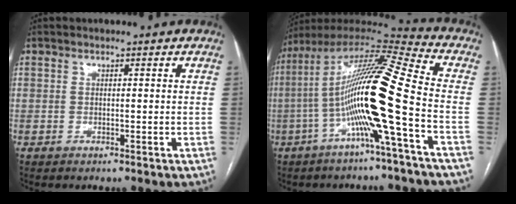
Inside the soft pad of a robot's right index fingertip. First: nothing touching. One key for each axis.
{"total": 18.4, "fx": -4.3, "fy": -0.6, "fz": 17.9, "tx": -0.329, "ty": 0.010, "tz": -0.090}